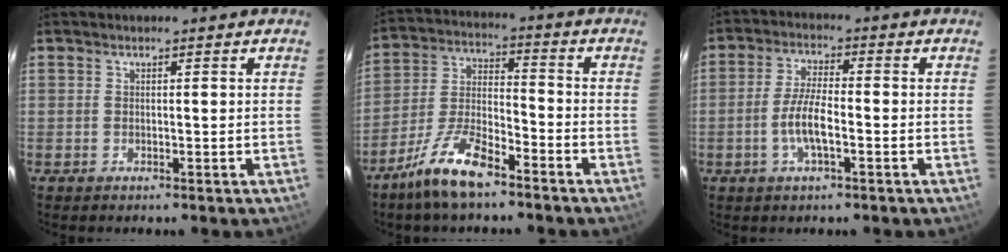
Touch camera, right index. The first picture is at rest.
{"total": 12.0, "force": [-8.7, 3.5, 7.5], "torque": [-0.163, -0.002, -0.165]}
{"total": 6.4, "force": [-2.0, 1.7, 5.8], "torque": [-0.118, 0.003, -0.041]}